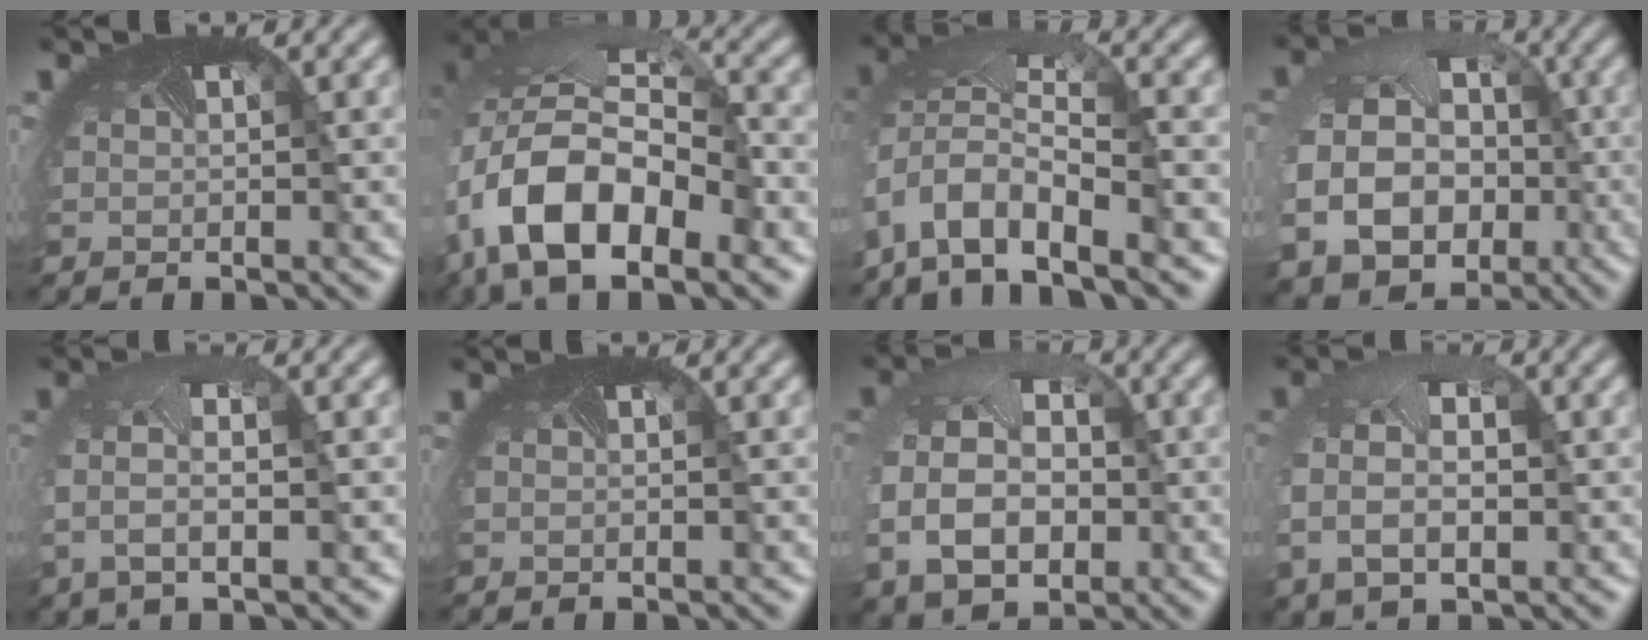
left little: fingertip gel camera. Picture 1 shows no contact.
{"total": 13.3, "force": [-4.9, 8.2, 9.3], "torque": [-0.216, -0.025, -0.086]}
{"total": 7.2, "force": [-5.0, 2.7, 4.4], "torque": [-0.098, -0.019, -0.097]}
{"total": 12.6, "force": [-2.5, 10.7, 6.2], "torque": [-0.126, -0.049, -0.035]}
{"total": 3.1, "force": [0.0, 1.4, 2.7], "torque": [-0.086, -0.005, -0.001]}
{"total": 0.0}
{"total": 9.0, "force": [-0.8, 6.9, 5.7], "torque": [-0.125, -0.023, 0.000]}
{"total": 6.1, "force": [0.1, 4.3, 4.4], "torque": [-0.108, -0.015, 0.012]}